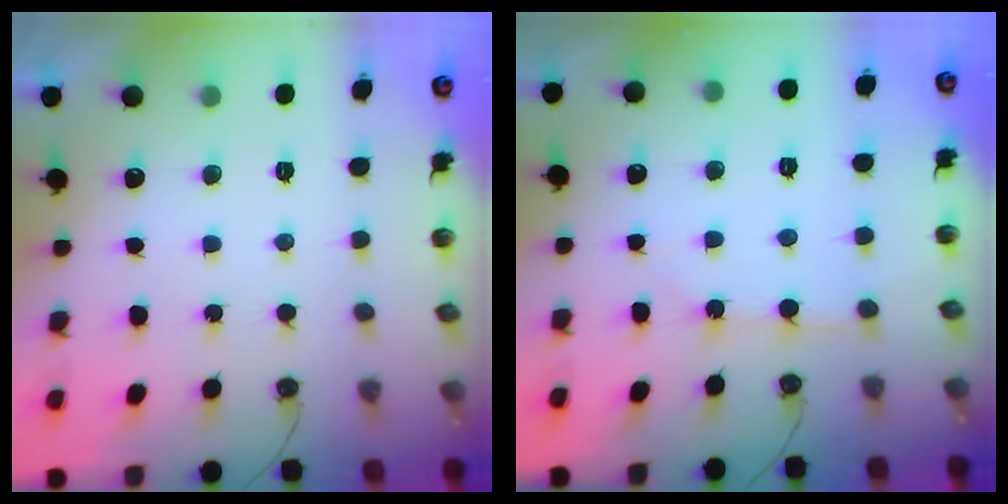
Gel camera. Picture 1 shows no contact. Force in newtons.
{"total": 3.3, "press": 3.3, "slide": 0.3}